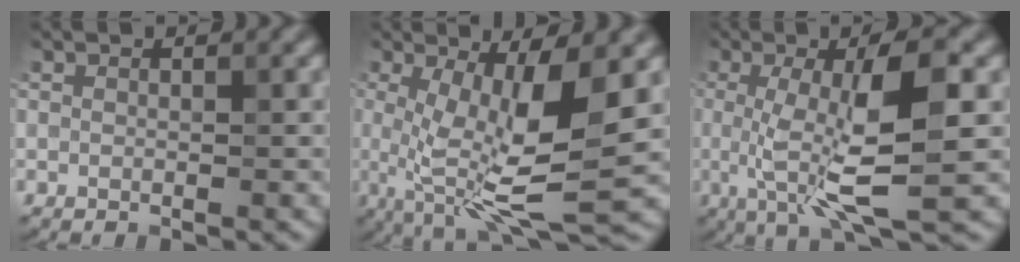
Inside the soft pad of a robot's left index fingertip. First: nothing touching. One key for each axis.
{"total": 9.6, "fx": 0.0, "fy": 2.5, "fz": 9.3, "tx": -0.164, "ty": -0.013, "tz": 0.006}
{"total": 9.1, "fx": -0.1, "fy": 2.2, "fz": 8.8, "tx": -0.144, "ty": -0.008, "tz": 0.003}